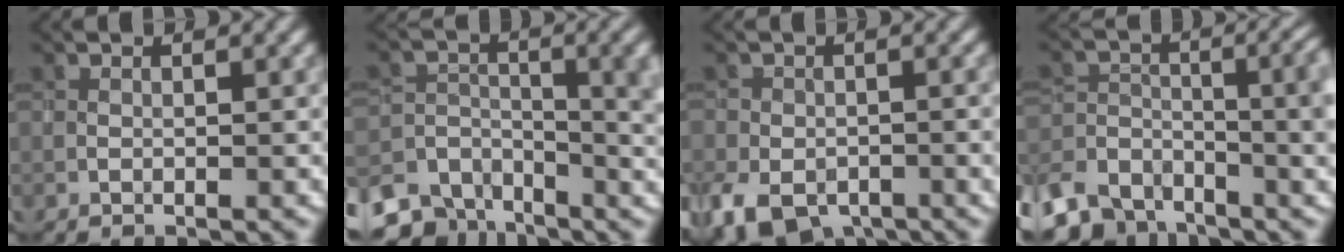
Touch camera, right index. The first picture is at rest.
{"total": 8.2, "force": [-5.2, 4.5, 4.4], "torque": [-0.068, -0.020, -0.093]}
{"total": 6.7, "force": [-3.7, 4.2, 3.7], "torque": [-0.067, -0.022, -0.055]}
{"total": 10.4, "force": [-7.1, 5.6, 5.1], "torque": [-0.092, -0.027, -0.117]}